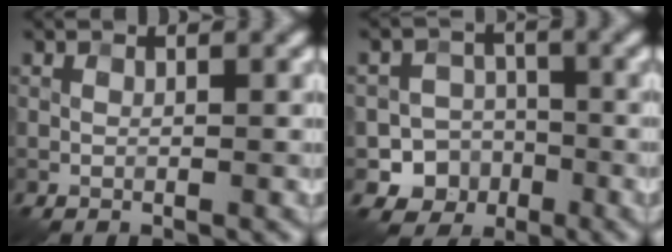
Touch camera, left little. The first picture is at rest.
{"total": 6.4, "force": [-2.9, 5.6, 0.9], "torque": [0.016, -0.011, -0.065]}